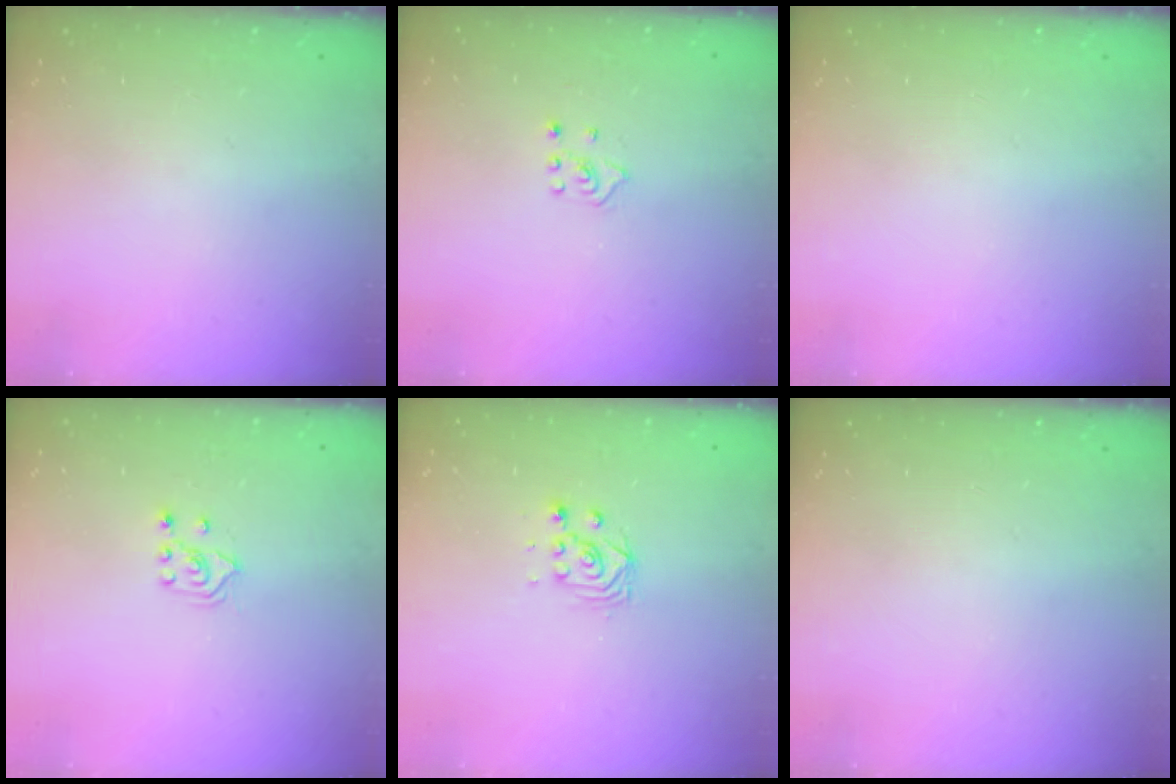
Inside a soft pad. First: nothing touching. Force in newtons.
{"total": 2.4, "press": 2.4, "slide": 0.5}
{"total": 0.0}
{"total": 3.5, "press": 3.4, "slide": 0.8}
{"total": 2.8, "press": 2.5, "slide": 1.3}
{"total": 0.0}